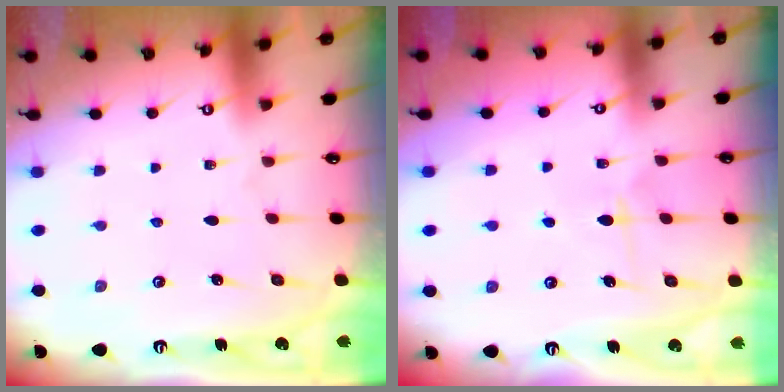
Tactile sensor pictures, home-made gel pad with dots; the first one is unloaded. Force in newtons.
{"total": 5.8, "press": 5.7, "slide": 0.7}